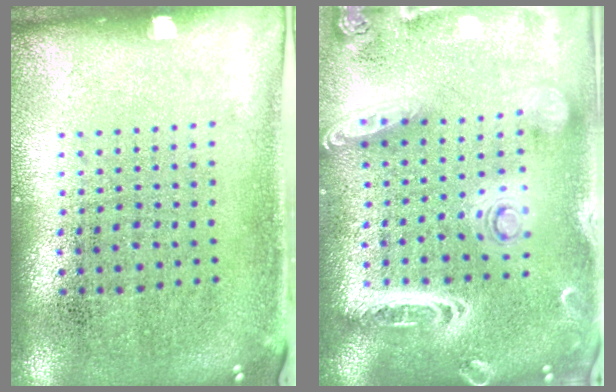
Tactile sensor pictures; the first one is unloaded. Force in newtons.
{"total": 2.8, "press": 2.4, "slide": 1.4}